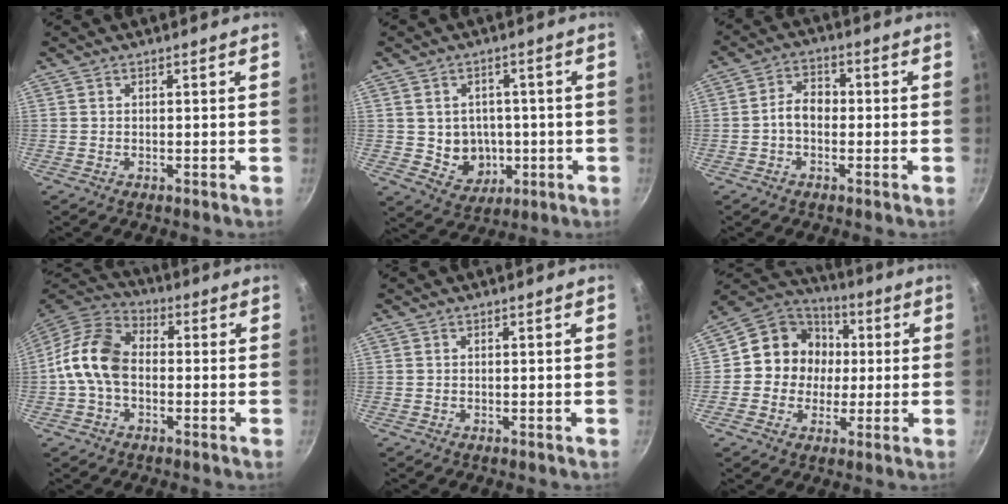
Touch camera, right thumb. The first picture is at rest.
{"total": 8.0, "force": [-0.6, 7.0, 3.7], "torque": [-0.026, 0.005, 0.004]}
{"total": 5.1, "force": [-0.8, 3.6, 3.5], "torque": [-0.041, 0.023, -0.023]}
{"total": 12.0, "force": [-1.1, 8.4, 8.5], "torque": [-0.140, 0.034, -0.041]}
{"total": 0.0}
{"total": 13.1, "force": [0.7, 11.8, 5.5], "torque": [-0.051, 0.023, -0.005]}